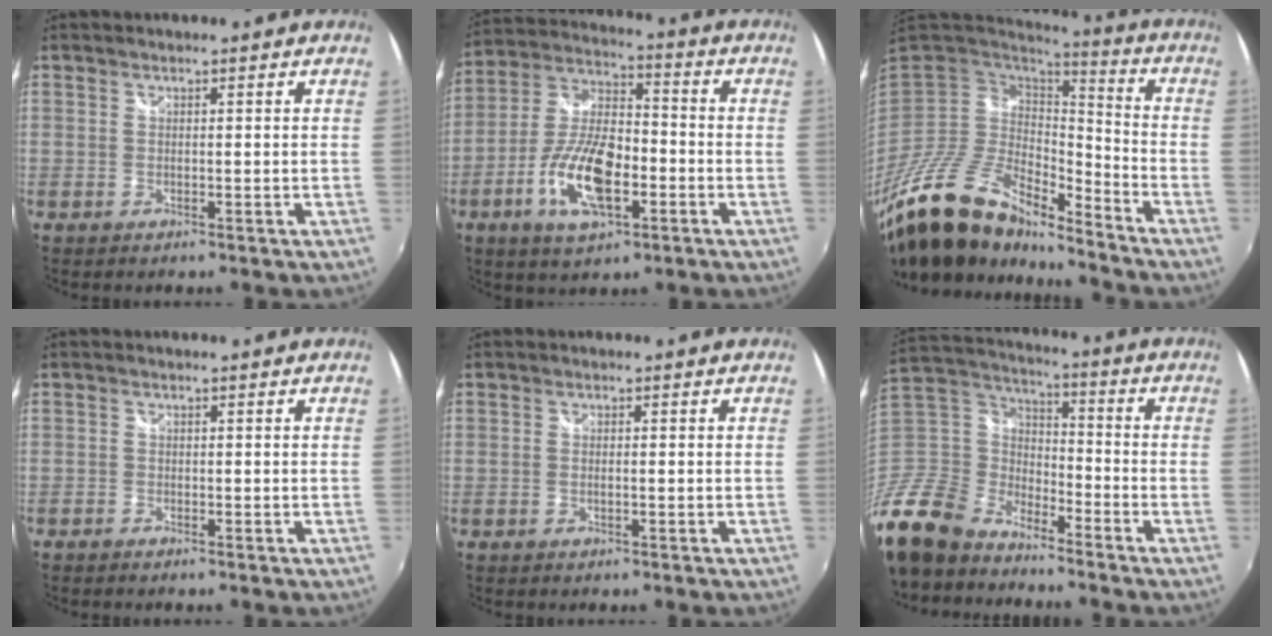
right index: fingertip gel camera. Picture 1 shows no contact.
{"total": 14.5, "force": [-5.2, 6.1, 12.0], "torque": [-0.252, -0.005, -0.096]}
{"total": 19.3, "force": [-15.1, 6.5, 10.1], "torque": [-0.207, -0.032, -0.283]}
{"total": 0.7, "force": [-0.6, 0.2, 0.0], "torque": [-0.004, -0.003, -0.016]}
{"total": 0.9, "force": [-0.1, 0.2, 0.9], "torque": [-0.019, -0.001, -0.003]}
{"total": 17.6, "force": [-13.2, 9.7, 6.4], "torque": [-0.191, 0.006, -0.261]}